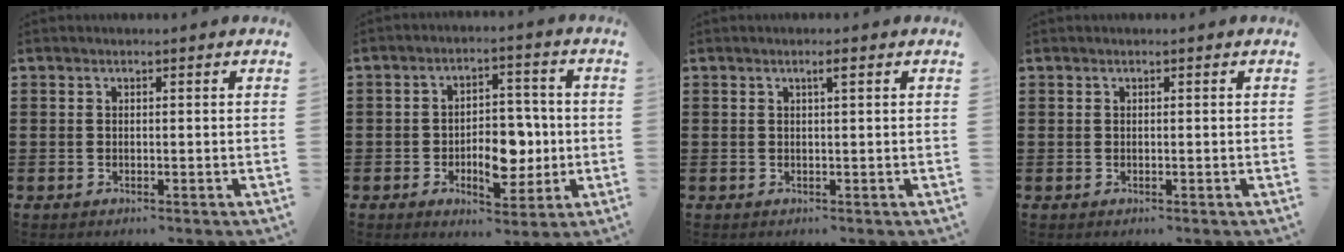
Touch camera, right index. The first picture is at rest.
{"total": 8.0, "force": [-1.8, 4.6, 6.3], "torque": [-0.085, 0.003, -0.034]}
{"total": 1.4, "force": [0.6, 0.1, 1.2], "torque": [-0.024, 0.002, 0.009]}
{"total": 0.0}